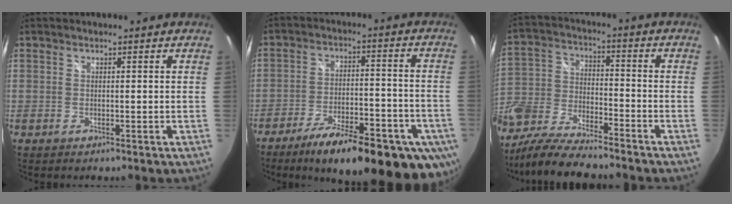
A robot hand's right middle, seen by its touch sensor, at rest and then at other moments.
{"total": 23.6, "force": [-14.9, 7.3, 16.7], "torque": [-0.261, -0.040, -0.204]}
{"total": 17.3, "force": [-12.6, 6.6, 9.9], "torque": [-0.221, -0.030, -0.235]}